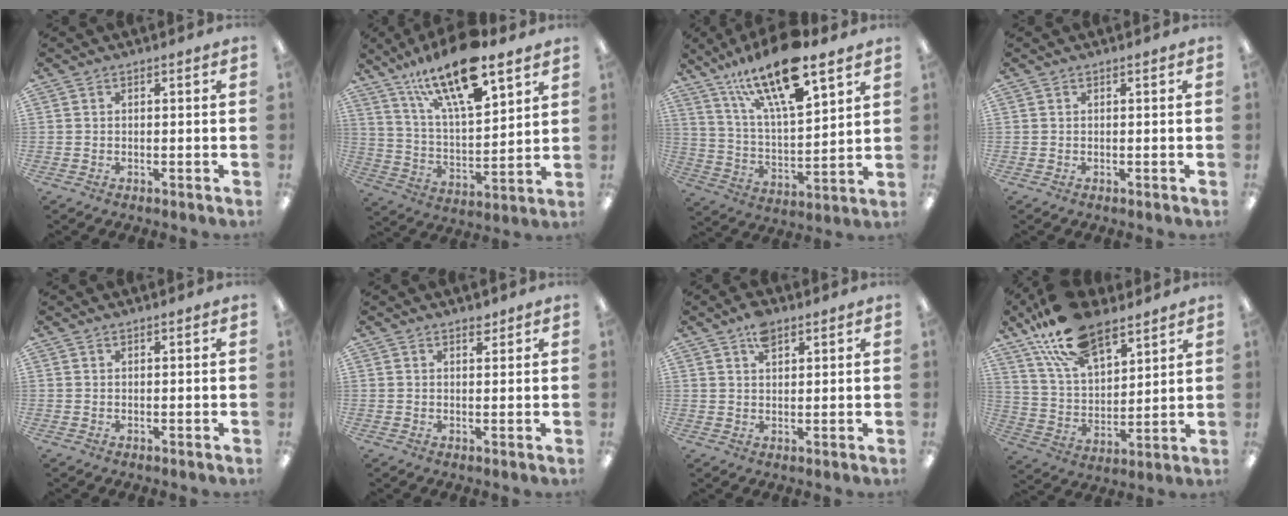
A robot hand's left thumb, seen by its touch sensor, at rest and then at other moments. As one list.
[{"total": 20.6, "force": [13.9, 6.8, 13.6], "torque": [-0.235, -0.071, 0.233]}, {"total": 20.5, "force": [14.0, 6.3, 13.6], "torque": [-0.237, -0.075, 0.234]}, {"total": 0.0}, {"total": 0.5, "force": [0.5, 0.1, 0.1], "torque": [-0.003, 0.001, 0.008]}, {"total": 1.9, "force": [1.6, 0.8, 0.6], "torque": [0.003, -0.008, 0.027]}, {"total": 4.7, "force": [3.2, 2.3, 2.6], "torque": [-0.043, -0.007, 0.055]}, {"total": 18.7, "force": [13.1, 8.8, 10.1], "torque": [-0.194, -0.057, 0.238]}]